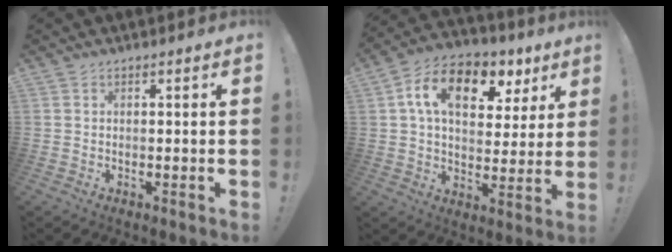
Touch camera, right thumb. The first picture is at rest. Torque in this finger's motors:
{"motor_torque": [1.01, 1.64, 0.69, -0.25, 0.10]}